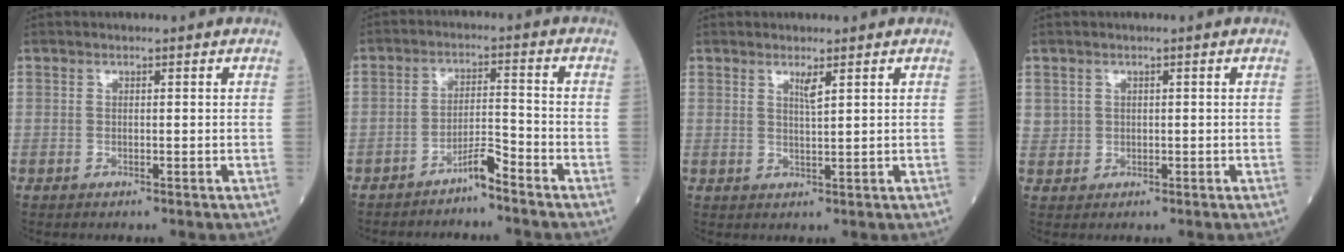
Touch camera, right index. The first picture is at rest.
{"total": 3.8, "force": [-3.2, 0.1, 1.9], "torque": [-0.031, 0.002, -0.059]}
{"total": 1.9, "force": [1.1, -0.1, 1.6], "torque": [-0.029, -0.007, 0.020]}
{"total": 1.8, "force": [0.6, 1.7, 0.1], "torque": [0.011, 0.005, 0.008]}